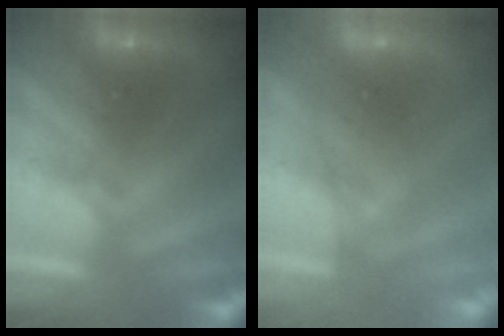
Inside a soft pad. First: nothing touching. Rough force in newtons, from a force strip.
{"total": 2.6}